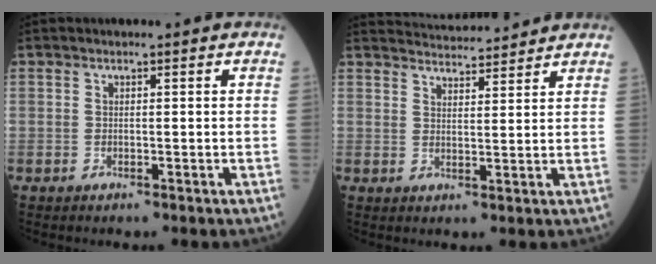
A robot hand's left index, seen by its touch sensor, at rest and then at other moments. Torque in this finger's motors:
{"motor_torque": [-0.03, -0.21, -0.13, -0.03]}